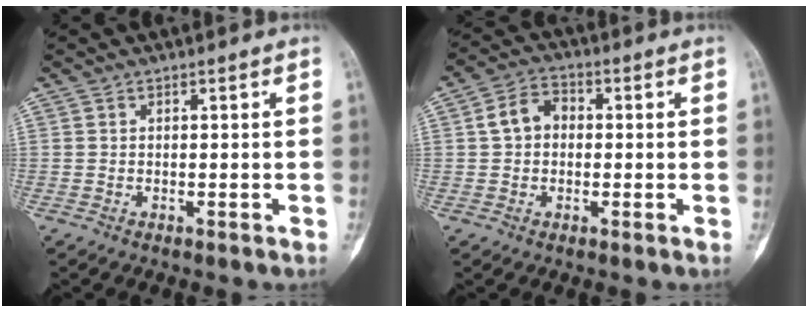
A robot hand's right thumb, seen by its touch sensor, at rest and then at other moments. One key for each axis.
{"total": 5.9, "fx": 0.4, "fy": 4.5, "fz": 3.7, "tx": -0.057, "ty": 0.020, "tz": -0.002}